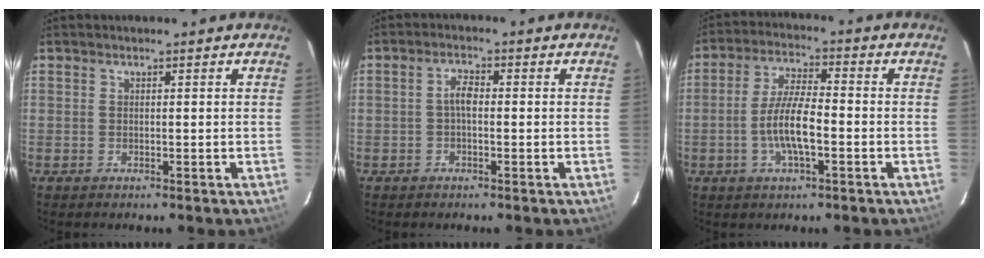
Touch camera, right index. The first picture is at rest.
{"total": 2.6, "force": [-0.3, 1.2, 2.3], "torque": [-0.046, 0.009, -0.005]}
{"total": 8.6, "force": [-2.4, 2.3, 7.9], "torque": [-0.160, 0.003, -0.046]}